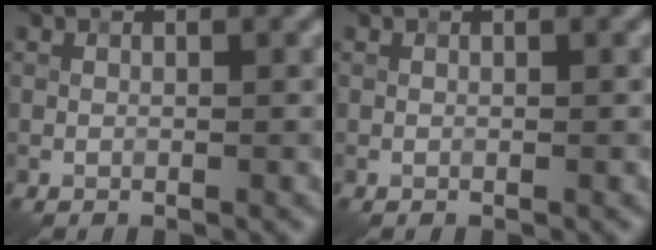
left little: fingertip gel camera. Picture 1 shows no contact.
{"total": 0.0}